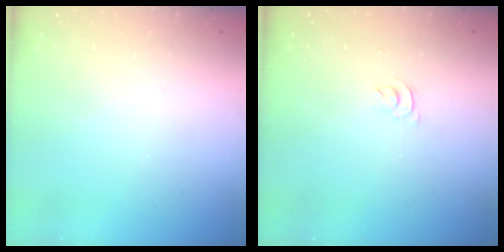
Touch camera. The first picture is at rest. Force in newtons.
{"total": 2.9, "press": 2.9, "slide": 0.5}